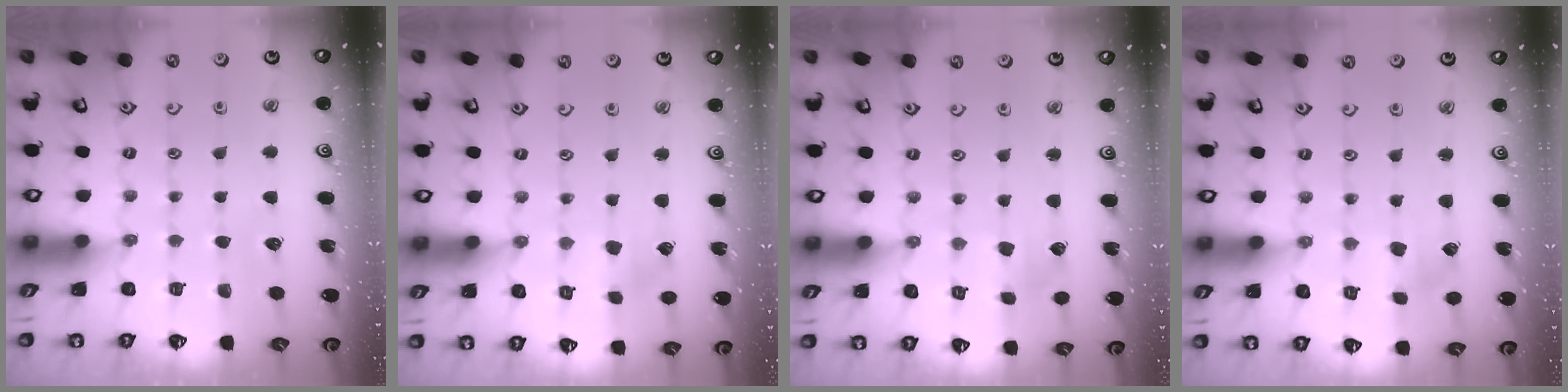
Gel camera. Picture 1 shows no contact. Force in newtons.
{"total": 2.8, "press": 2.8, "slide": 0.1}
{"total": 1.4, "press": 1.4, "slide": 0.2}
{"total": 2.3, "press": 2.3, "slide": 0.3}